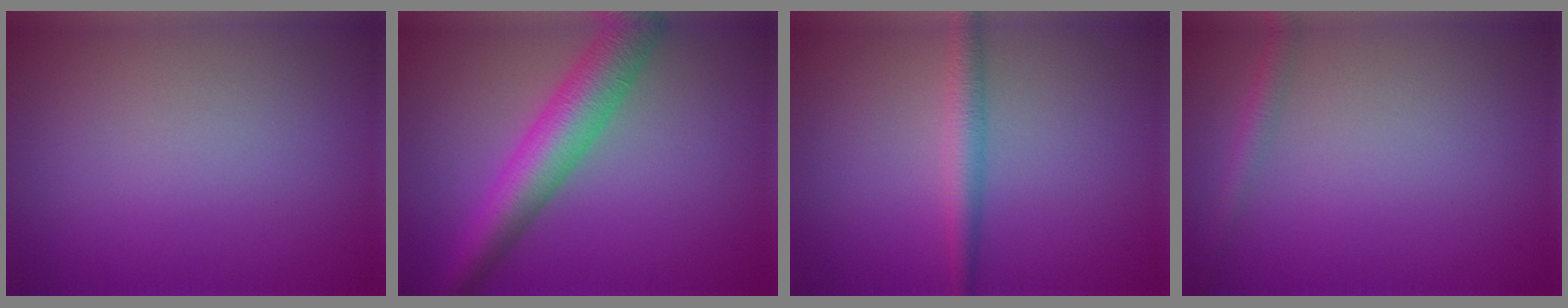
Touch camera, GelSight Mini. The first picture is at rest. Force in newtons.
{"total": 6.7, "press": 6.7, "slide": 0.3}
{"total": 2.5, "press": 2.5, "slide": 0.0}
{"total": 1.6, "press": 1.6, "slide": 0.1}